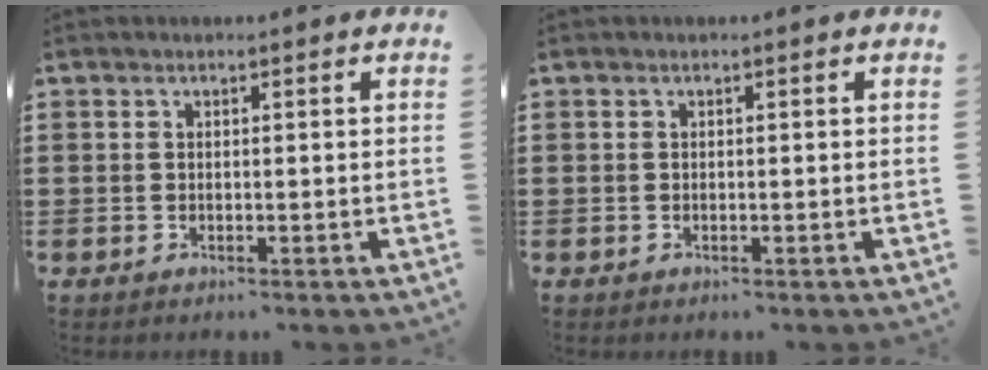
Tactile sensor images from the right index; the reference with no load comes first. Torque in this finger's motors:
{"motor_torque": [-0.02, -0.01, 0.01, -0.01]}